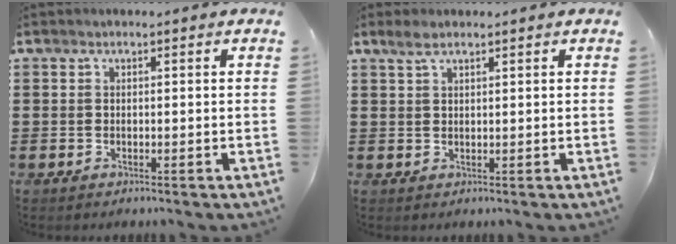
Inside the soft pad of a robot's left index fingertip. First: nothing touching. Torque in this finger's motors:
{"motor_torque": [2.00, 0.14, 0.01, 0.04]}